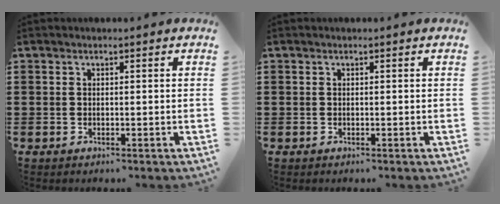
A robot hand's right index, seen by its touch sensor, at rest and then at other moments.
{"total": 0.0}